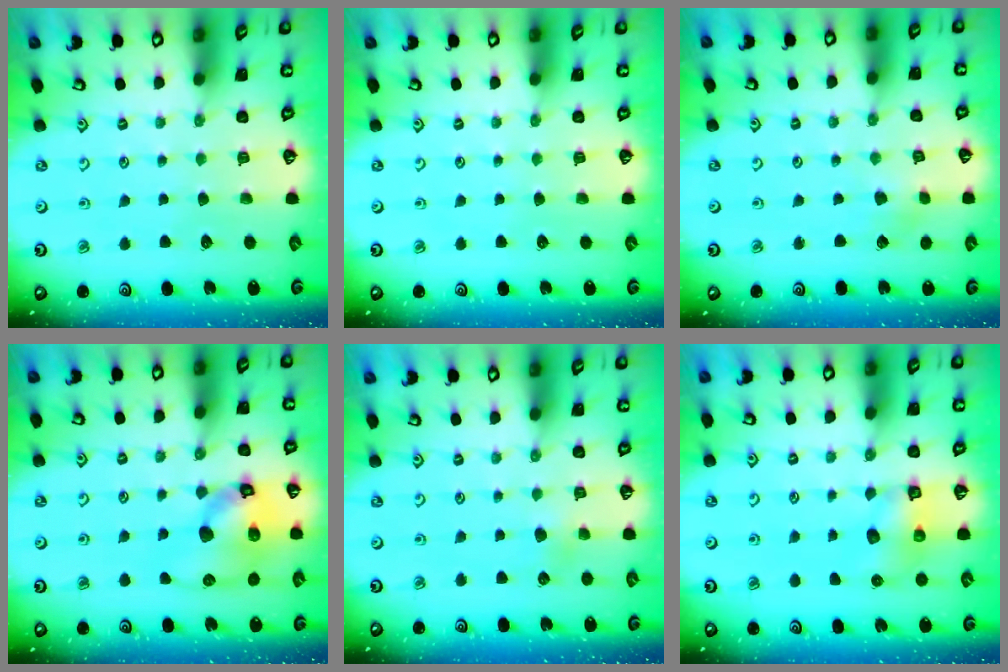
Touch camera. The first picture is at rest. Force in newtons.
{"total": 0.0}
{"total": 2.6, "press": 2.6, "slide": 0.5}
{"total": 14.9, "press": 14.7, "slide": 2.4}
{"total": 2.6, "press": 2.6, "slide": 0.5}
{"total": 8.8, "press": 8.8, "slide": 0.6}